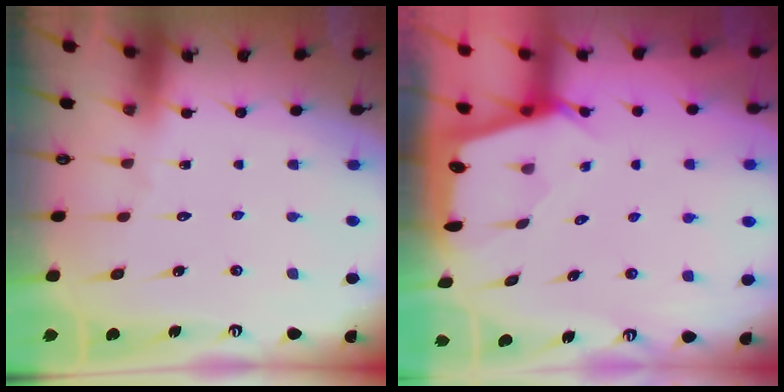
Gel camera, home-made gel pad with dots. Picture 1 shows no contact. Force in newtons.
{"total": 2.2, "press": 2.2, "slide": 0.3}